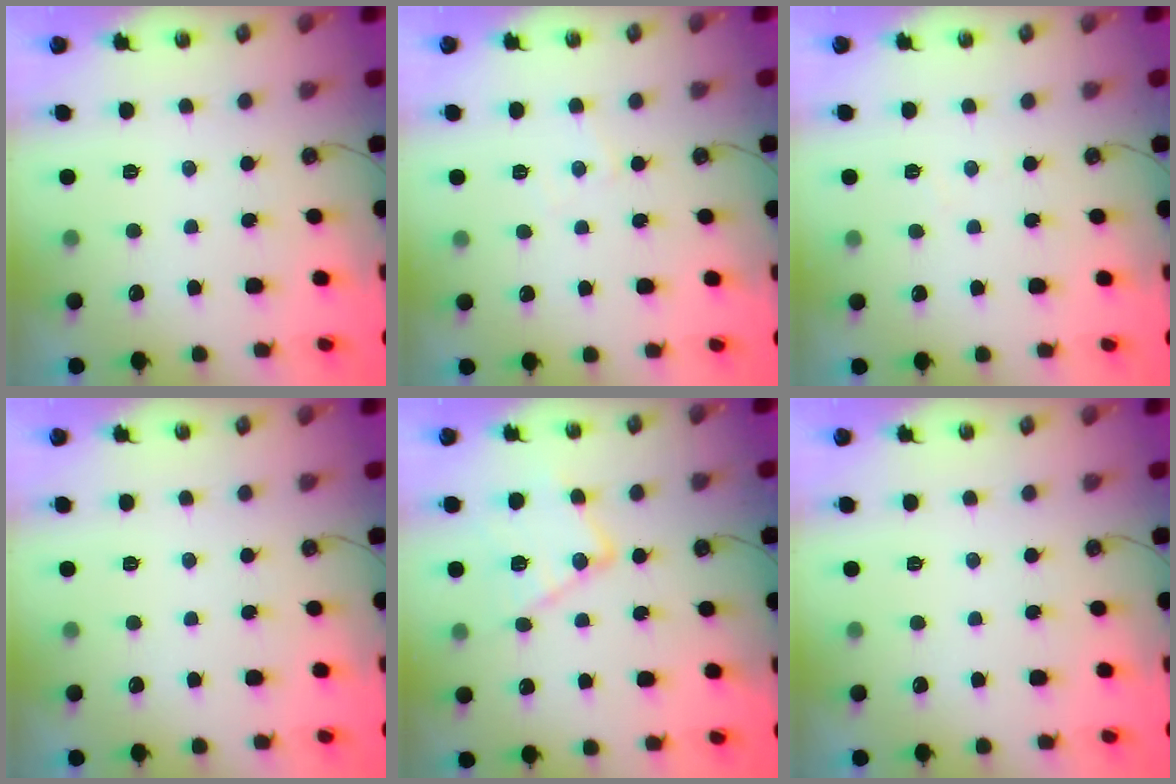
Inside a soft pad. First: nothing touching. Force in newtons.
{"total": 3.1, "press": 3.1, "slide": 0.5}
{"total": 3.5, "press": 3.5, "slide": 0.6}
{"total": 0.0}
{"total": 13.5, "press": 13.5, "slide": 0.6}
{"total": 0.0}